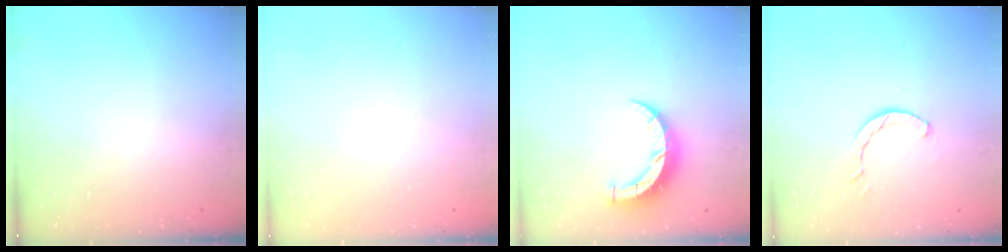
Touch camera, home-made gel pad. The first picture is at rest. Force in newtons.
{"total": 2.4, "press": 2.4, "slide": 0.2}
{"total": 7.9, "press": 7.9, "slide": 0.2}
{"total": 2.4, "press": 2.4, "slide": 0.1}